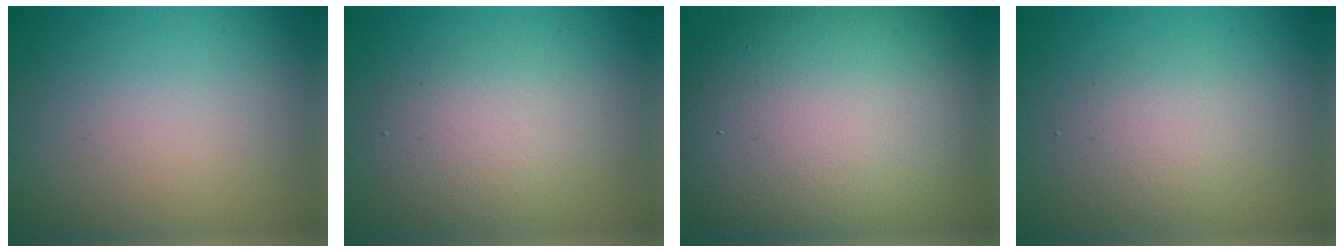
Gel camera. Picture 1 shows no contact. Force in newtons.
{"total": 3.4, "press": 3.4, "slide": 0.2}
{"total": 15.3, "press": 15.2, "slide": 1.2}
{"total": 2.5, "press": 2.5, "slide": 0.2}